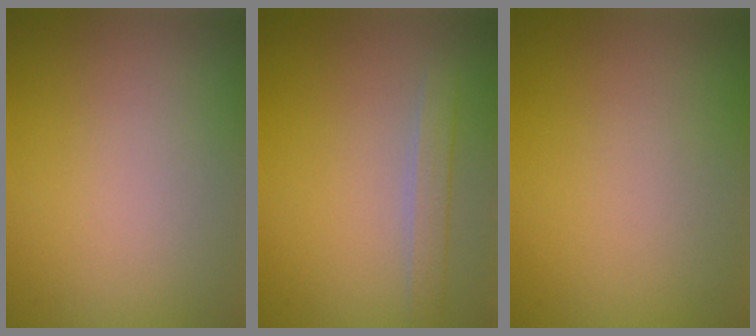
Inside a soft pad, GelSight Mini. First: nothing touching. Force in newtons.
{"total": 1.8, "press": 1.8, "slide": 0.1}
{"total": 0.0}